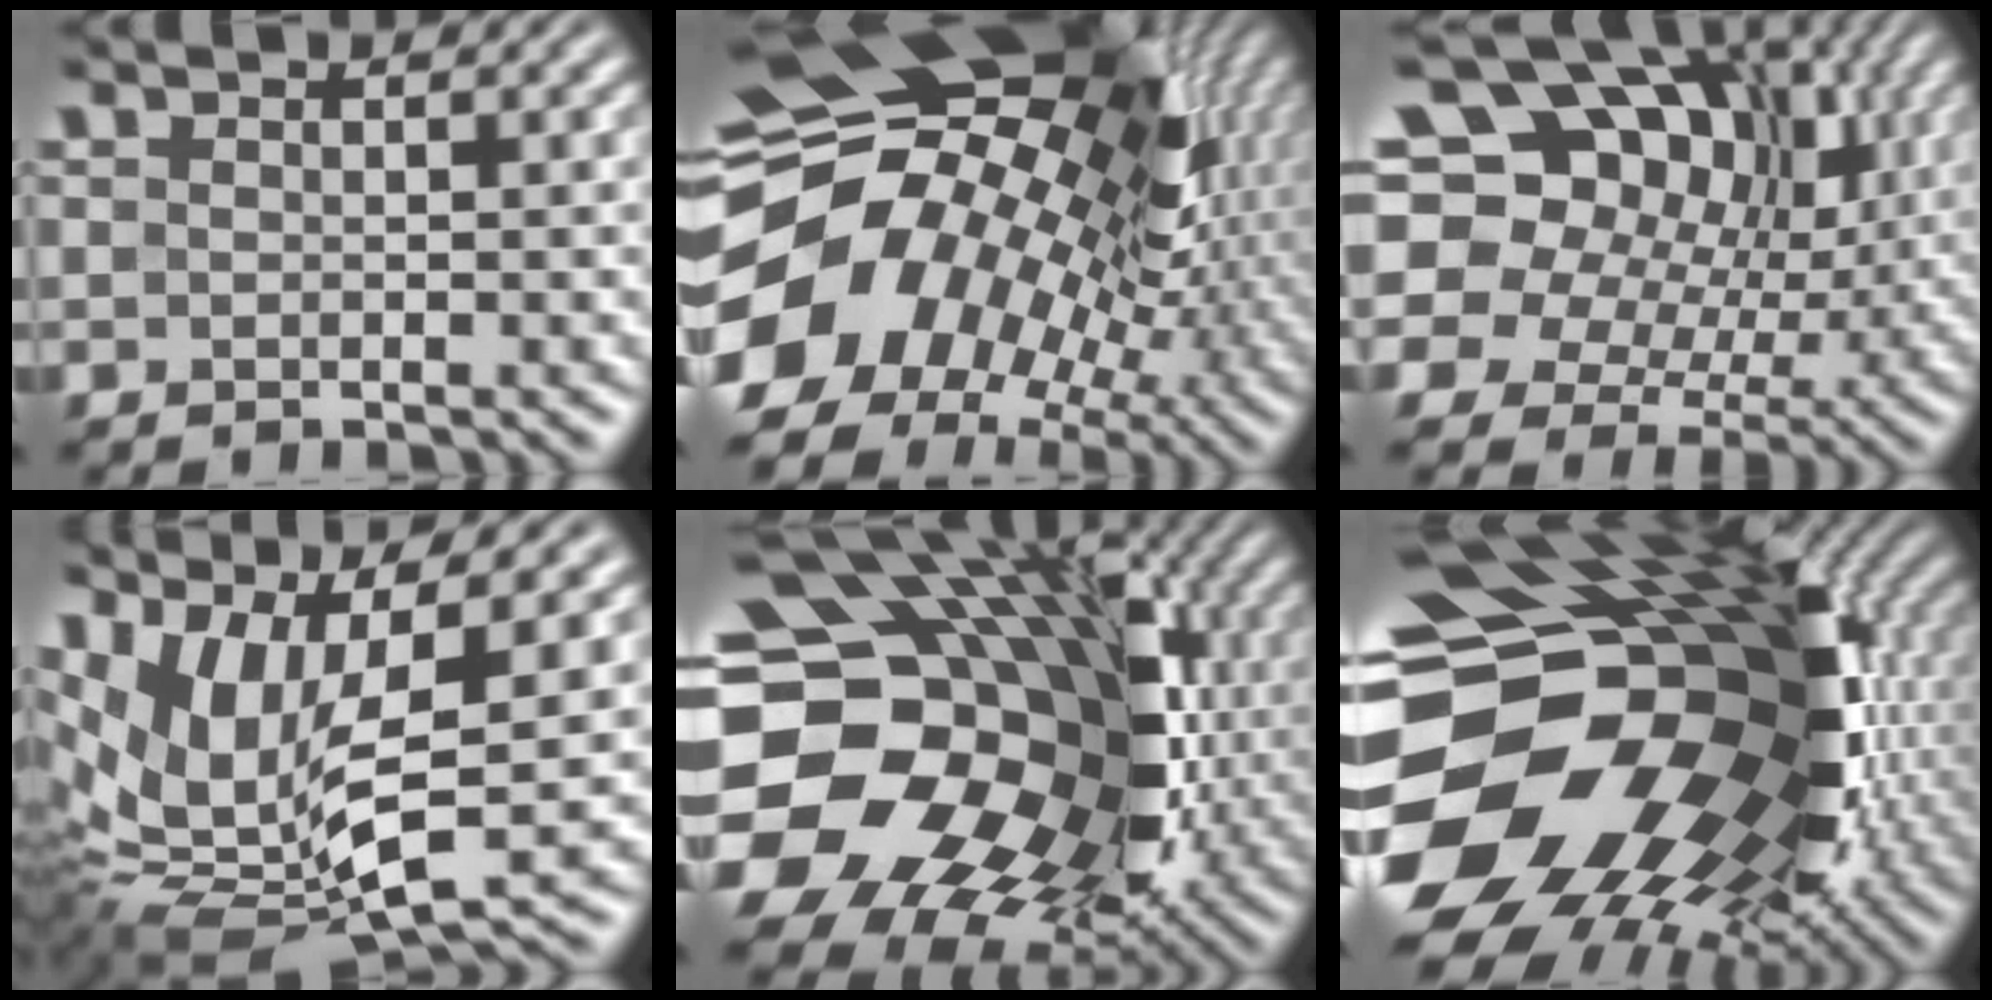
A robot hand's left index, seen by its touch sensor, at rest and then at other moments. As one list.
[{"total": 18.8, "force": [-0.1, 14.1, 12.5], "torque": [-0.217, -0.012, 0.015]}, {"total": 19.7, "force": [5.0, 15.6, 10.9], "torque": [-0.227, 0.042, 0.060]}, {"total": 12.7, "force": [1.7, 5.6, 11.3], "torque": [-0.246, -0.012, 0.042]}, {"total": 22.9, "force": [-0.5, 18.5, 13.5], "torque": [-0.234, -0.016, -0.032]}, {"total": 20.2, "force": [-2.8, 14.6, 13.6], "torque": [-0.252, -0.032, -0.034]}]